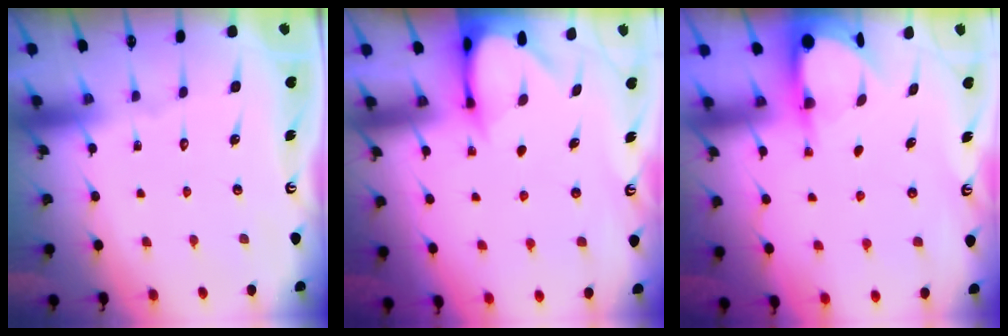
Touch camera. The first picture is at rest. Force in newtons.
{"total": 3.3, "press": 3.3, "slide": 0.3}
{"total": 3.9, "press": 3.9, "slide": 0.3}